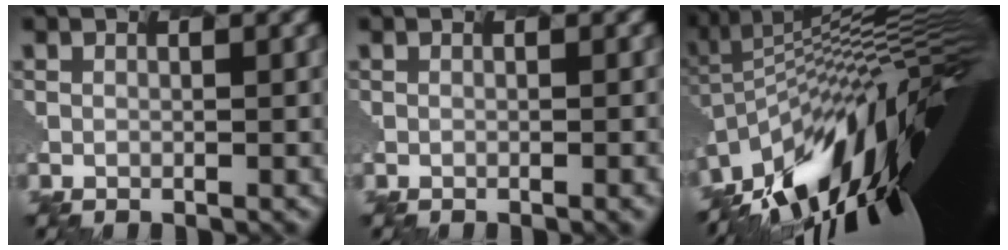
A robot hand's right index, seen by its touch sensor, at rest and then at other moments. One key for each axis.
{"total": 2.4, "fx": -0.4, "fy": 1.0, "fz": 2.2, "tx": -0.010, "ty": 0.006, "tz": -0.007}
{"total": 15.8, "fx": -6.6, "fy": 6.3, "fz": 12.9, "tx": -0.193, "ty": 0.009, "tz": -0.128}